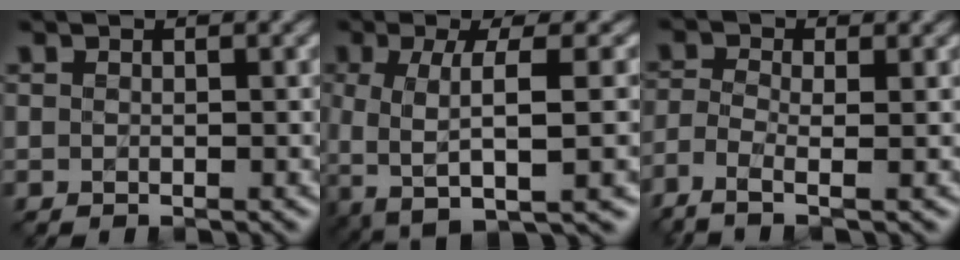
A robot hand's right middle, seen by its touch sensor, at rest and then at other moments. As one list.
[{"total": 7.2, "force": [-1.3, 2.1, 6.8], "torque": [-0.114, -0.011, -0.026]}, {"total": 3.6, "force": [-2.1, 1.1, 2.8], "torque": [-0.067, -0.009, -0.050]}]